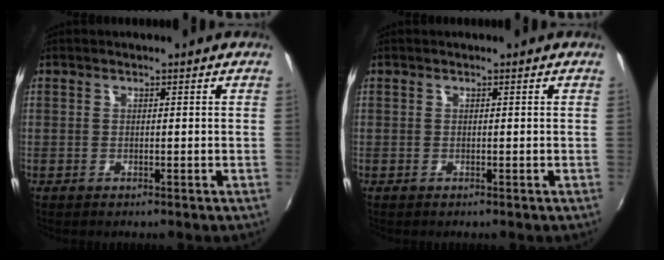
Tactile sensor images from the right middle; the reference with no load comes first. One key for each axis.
{"total": 0.0}